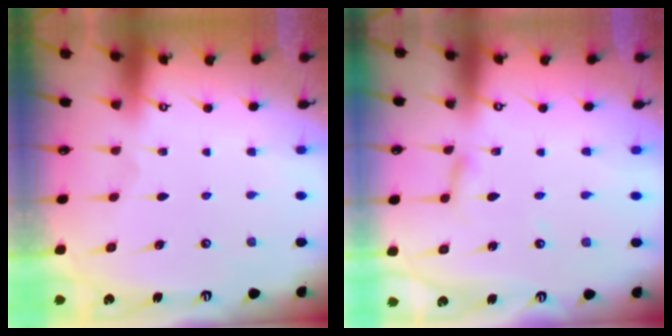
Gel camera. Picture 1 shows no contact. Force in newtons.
{"total": 2.7, "press": 2.7, "slide": 0.2}